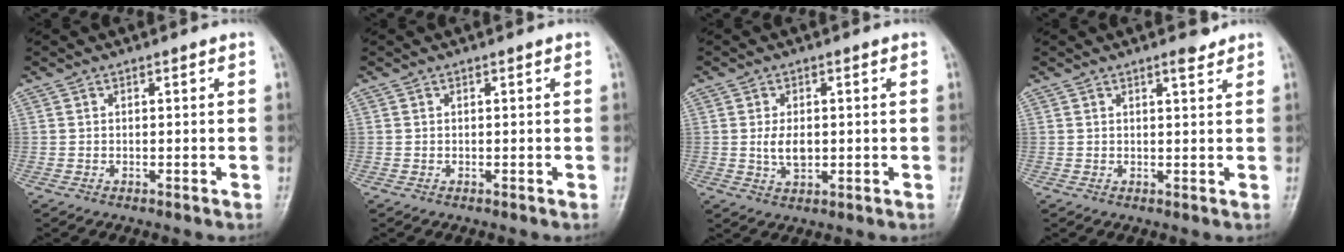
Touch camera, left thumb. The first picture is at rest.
{"total": 0.0}
{"total": 4.4, "force": [0.1, 2.6, 3.5], "torque": [-0.061, -0.005, 0.004]}
{"total": 2.2, "force": [1.7, 0.6, 1.3], "torque": [-0.018, -0.011, 0.025]}